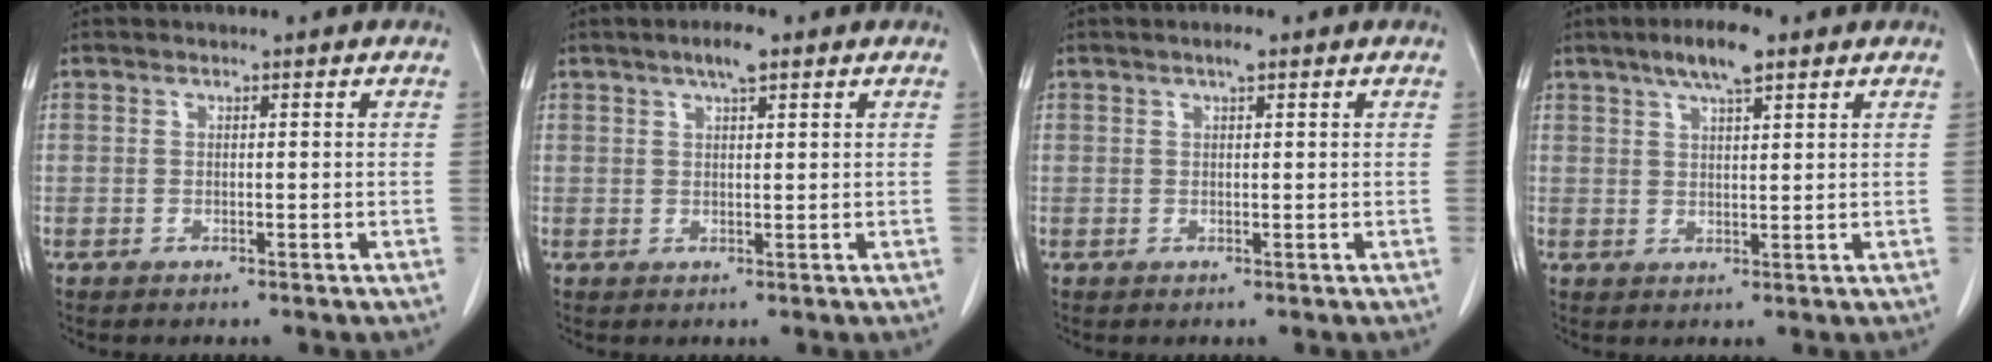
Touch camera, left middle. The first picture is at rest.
{"total": 3.2, "force": [2.1, 0.6, 2.4], "torque": [-0.045, 0.006, 0.034]}
{"total": 1.2, "force": [0.7, 0.2, 0.9], "torque": [-0.017, 0.002, 0.012]}
{"total": 6.0, "force": [3.9, 1.0, 4.4], "torque": [-0.081, 0.009, 0.066]}